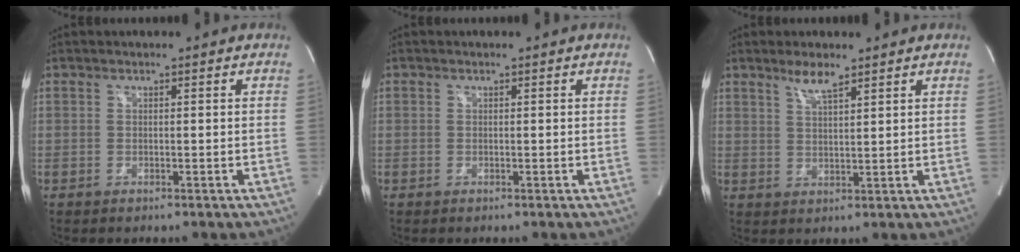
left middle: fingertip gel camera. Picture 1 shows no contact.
{"total": 0.0}
{"total": 3.6, "force": [2.7, 0.4, 2.3], "torque": [-0.049, -0.002, 0.054]}